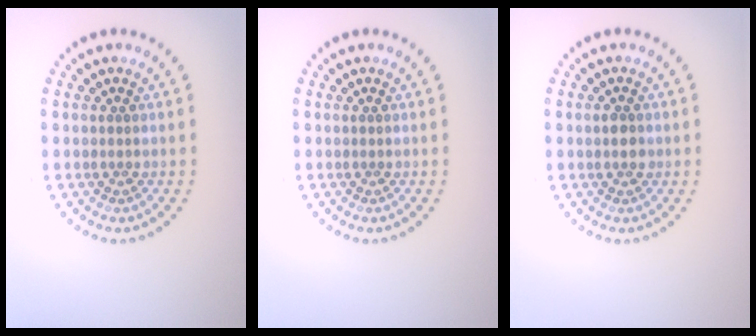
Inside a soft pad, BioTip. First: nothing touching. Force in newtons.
{"total": 0.0}
{"total": 1.3, "press": 1.3, "slide": 0.1}